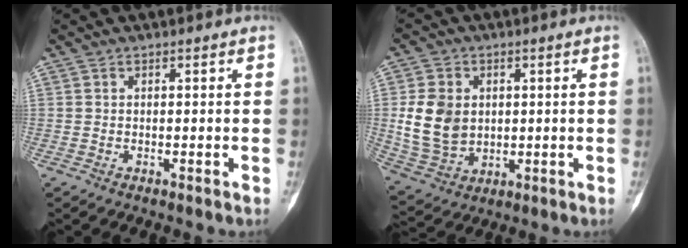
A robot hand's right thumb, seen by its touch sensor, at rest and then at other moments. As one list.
[{"total": 11.0, "force": [1.3, 8.5, 6.8], "torque": [-0.109, -0.008, 0.037]}]